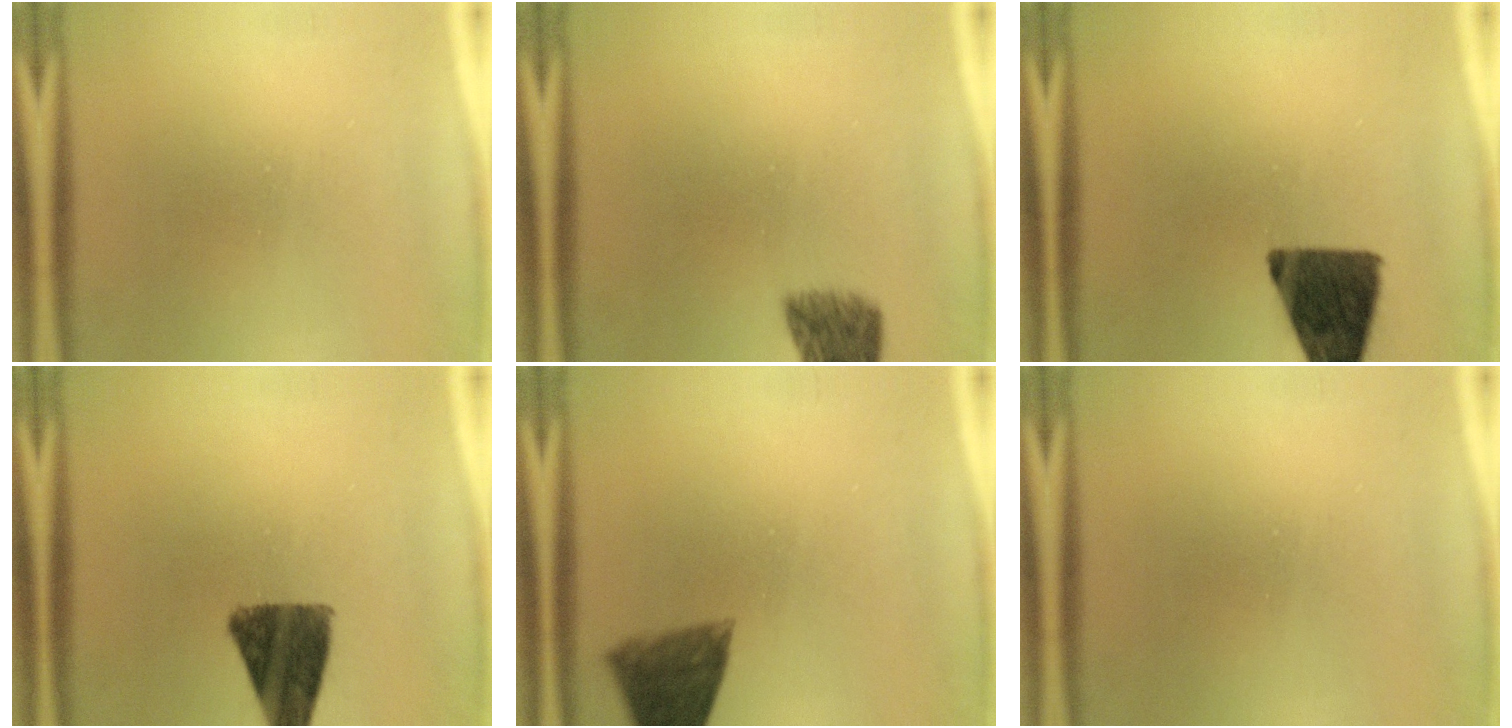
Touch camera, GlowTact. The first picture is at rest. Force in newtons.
{"total": 6.0}
{"total": 13.7}
{"total": 10.7}
{"total": 7.1}
{"total": 0.0}